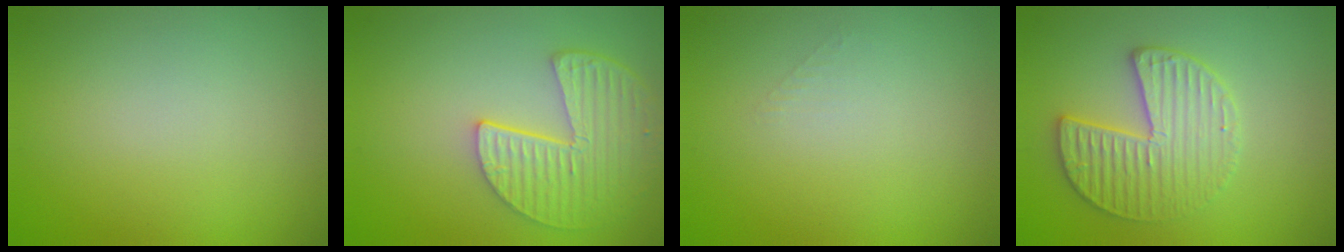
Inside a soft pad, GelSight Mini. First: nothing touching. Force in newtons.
{"total": 5.3, "press": 4.3, "slide": 3.1}
{"total": 0.6, "press": 0.6, "slide": 0.0}
{"total": 3.7, "press": 3.6, "slide": 0.7}